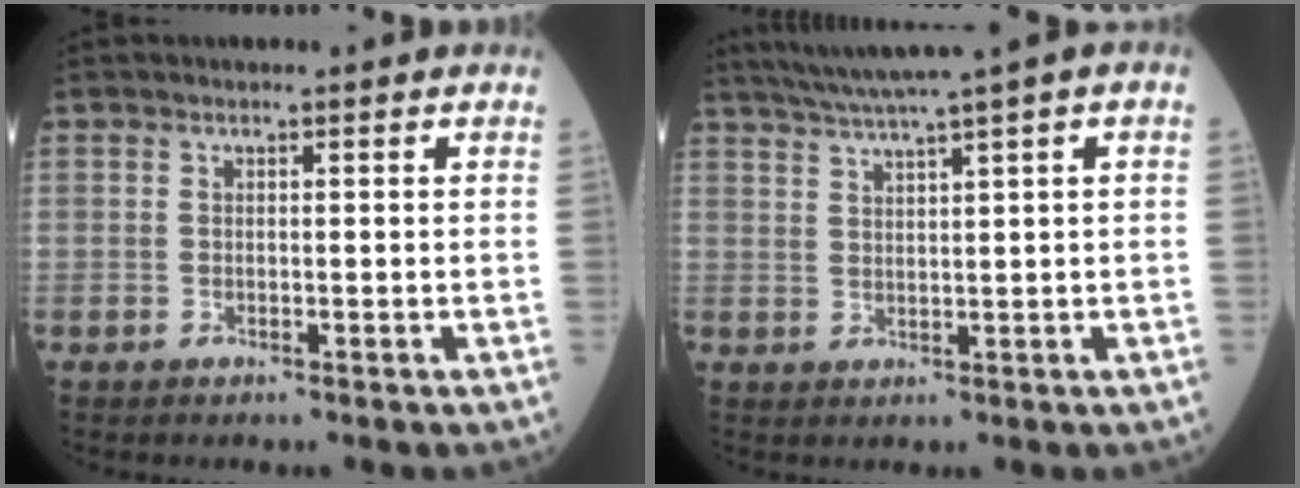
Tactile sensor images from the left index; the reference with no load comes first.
{"total": 6.9, "force": [4.9, -1.4, 4.7], "torque": [-0.081, 0.021, 0.086]}